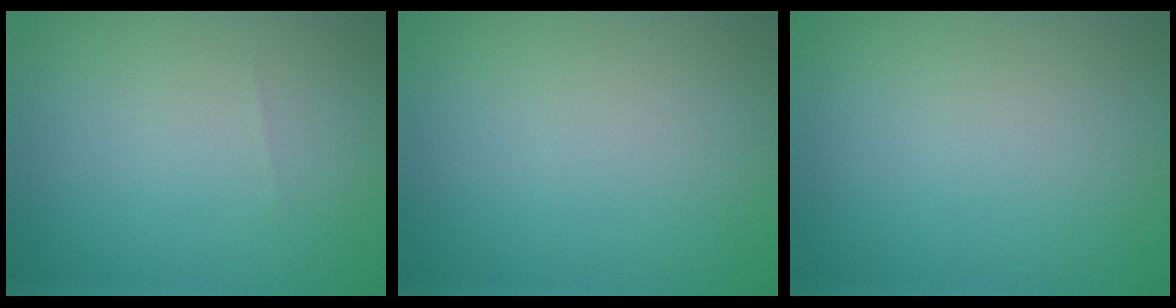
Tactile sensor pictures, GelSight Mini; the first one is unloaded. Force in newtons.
{"total": 0.0}
{"total": 0.0}